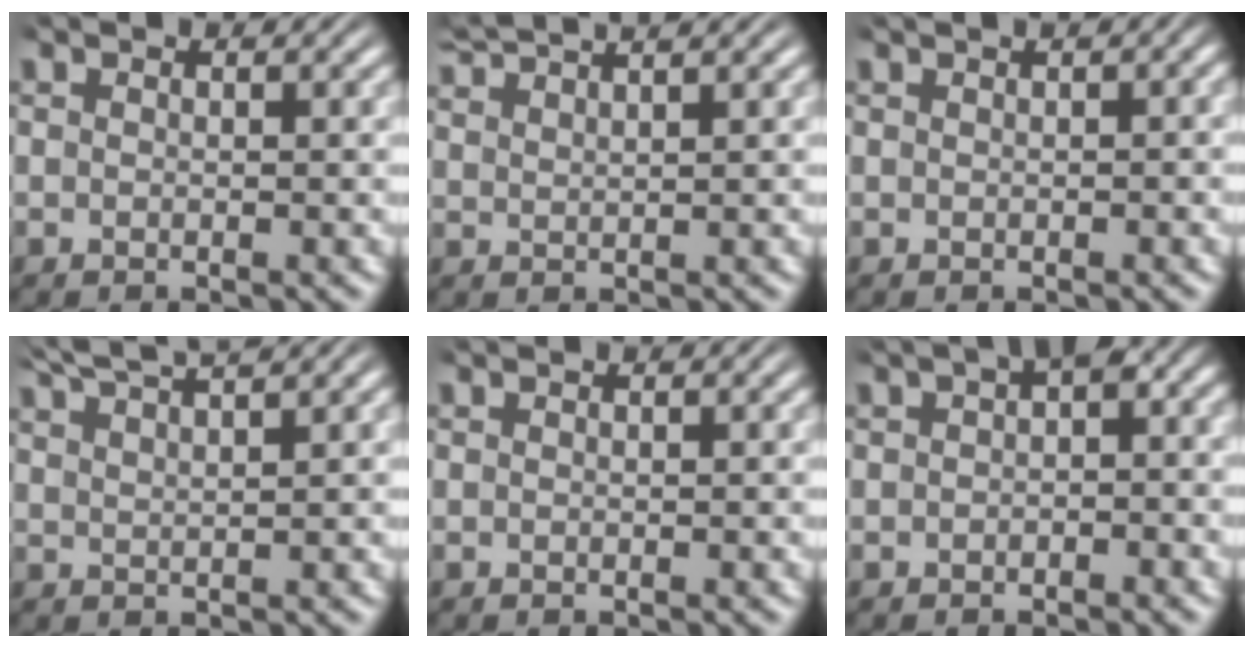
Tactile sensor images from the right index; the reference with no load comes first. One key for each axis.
{"total": 3.5, "fx": 3.3, "fy": -0.3, "fz": 1.0, "tx": -0.016, "ty": 0.006, "tz": 0.063}
{"total": 0.6, "fx": 0.1, "fy": 0.0, "fz": 0.6, "tx": -0.002, "ty": 0.004, "tz": 0.000}
{"total": 5.1, "fx": 4.6, "fy": 0.5, "fz": 2.3, "tx": -0.039, "ty": 0.006, "tz": 0.080}
{"total": 0.0}
{"total": 2.3, "fx": 0.4, "fy": 0.9, "fz": 2.1, "tx": -0.020, "ty": 0.005, "tz": 0.006}